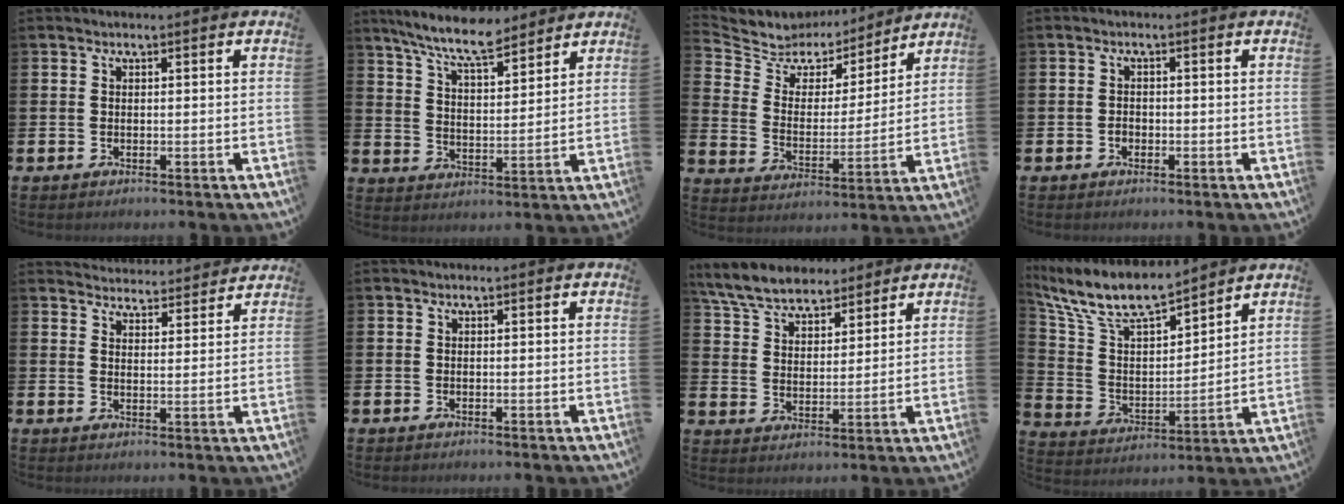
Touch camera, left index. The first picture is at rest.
{"total": 8.6, "force": [7.7, 1.4, 3.6], "torque": [-0.088, -0.032, 0.138]}
{"total": 6.6, "force": [5.9, 3.0, 0.6], "torque": [-0.058, -0.045, 0.103]}
{"total": 1.0, "force": [-0.4, 0.9, 0.3], "torque": [-0.005, 0.004, -0.010]}
{"total": 4.3, "force": [4.2, 0.5, -0.2], "torque": [-0.005, -0.032, 0.076]}
{"total": 0.0}
{"total": 7.3, "force": [6.7, 2.3, 1.7], "torque": [-0.064, -0.021, 0.125]}
{"total": 9.7, "force": [8.7, 2.3, 3.7], "torque": [-0.115, -0.056, 0.152]}